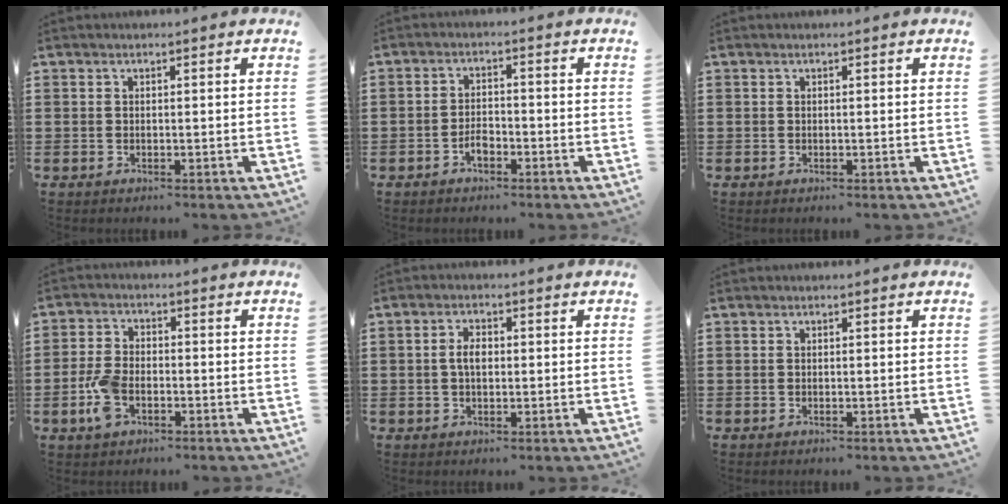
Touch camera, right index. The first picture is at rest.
{"total": 2.5, "force": [-1.5, 1.3, 1.5], "torque": [-0.032, 0.004, -0.030]}
{"total": 0.0}
{"total": 5.5, "force": [-1.9, 3.0, 4.1], "torque": [-0.105, -0.003, -0.041]}
{"total": 2.9, "force": [0.1, 1.4, 2.5], "torque": [-0.051, 0.005, 0.000]}
{"total": 0.0}